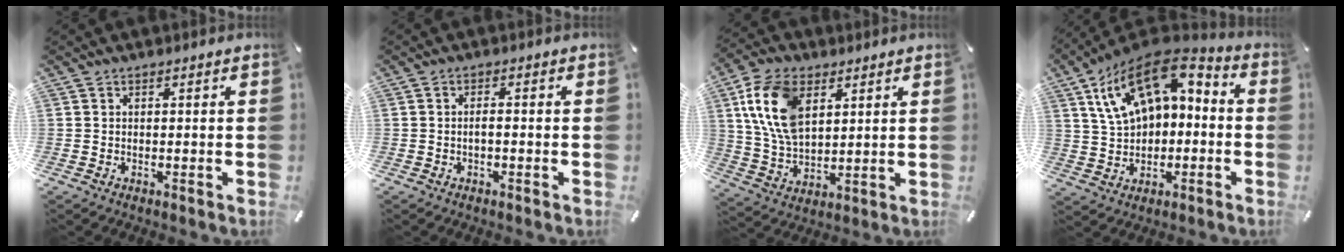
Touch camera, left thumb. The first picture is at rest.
{"total": 1.5, "force": [-0.6, 0.5, 1.3], "torque": [-0.026, 0.003, -0.012]}
{"total": 14.1, "force": [5.6, 8.8, 9.4], "torque": [-0.231, -0.003, 0.102]}
{"total": 15.0, "force": [6.2, 10.2, 9.1], "torque": [-0.171, -0.021, 0.117]}